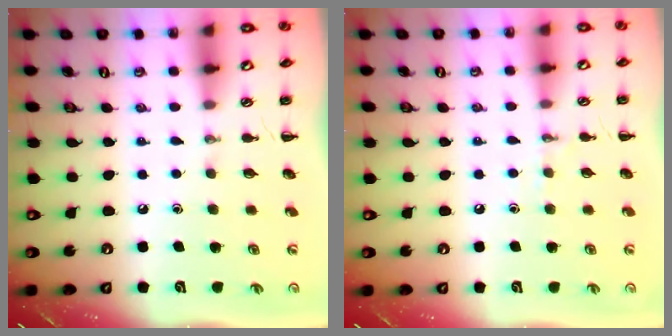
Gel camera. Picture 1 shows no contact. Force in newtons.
{"total": 5.0, "press": 4.9, "slide": 1.2}